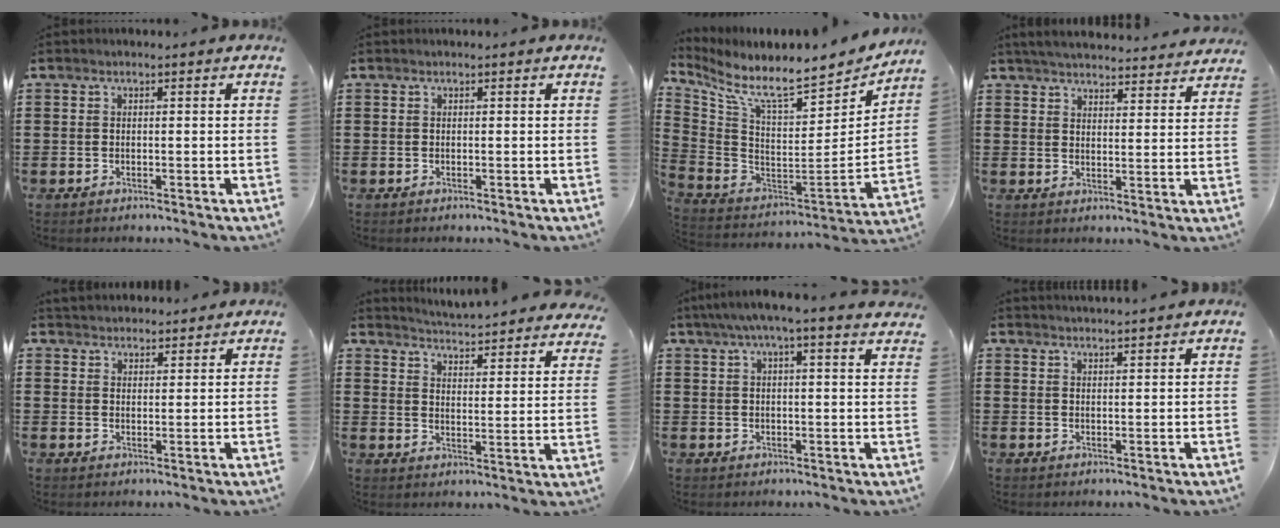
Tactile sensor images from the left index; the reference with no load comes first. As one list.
[{"total": 0.0}, {"total": 8.9, "force": [7.6, 1.1, 4.6], "torque": [-0.117, -0.077, 0.128]}, {"total": 4.7, "force": [4.6, 0.0, 0.8], "torque": [-0.032, -0.026, 0.083]}, {"total": 2.7, "force": [2.5, 0.7, -0.6], "torque": [0.004, -0.006, 0.049]}, {"total": 4.0, "force": [3.9, -0.9, 0.4], "torque": [-0.029, -0.041, 0.063]}, {"total": 4.3, "force": [3.4, -0.1, 2.6], "torque": [-0.061, -0.006, 0.060]}, {"total": 2.0, "force": [1.9, -0.6, 0.0], "torque": [-0.004, -0.007, 0.039]}]